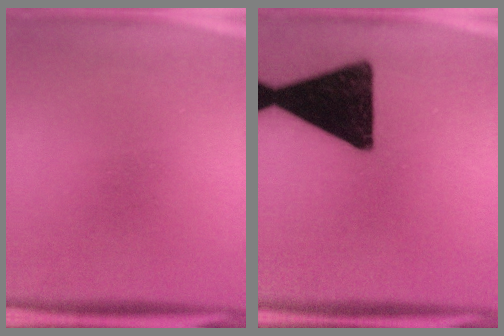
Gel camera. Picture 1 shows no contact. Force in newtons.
{"total": 18.8}